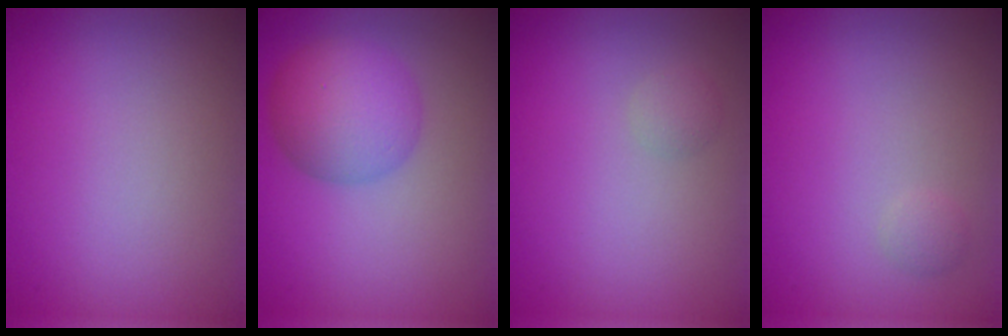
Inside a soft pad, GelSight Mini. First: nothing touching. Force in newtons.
{"total": 5.3, "press": 5.3, "slide": 0.2}
{"total": 0.8, "press": 0.8, "slide": 0.0}
{"total": 0.7, "press": 0.7, "slide": 0.0}